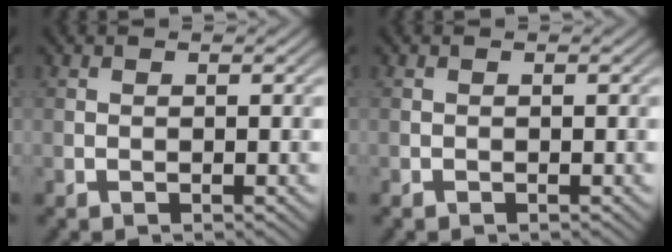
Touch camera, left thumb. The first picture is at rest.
{"total": 0.0}